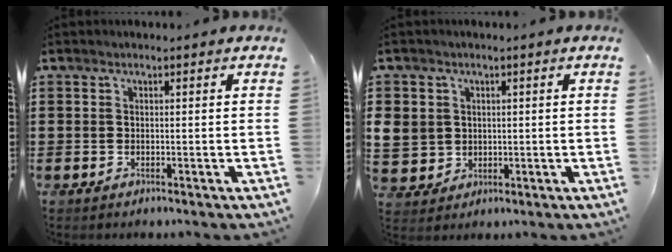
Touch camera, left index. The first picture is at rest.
{"total": 4.0, "force": [0.7, 3.9, 0.5], "torque": [-0.036, 0.010, 0.008]}